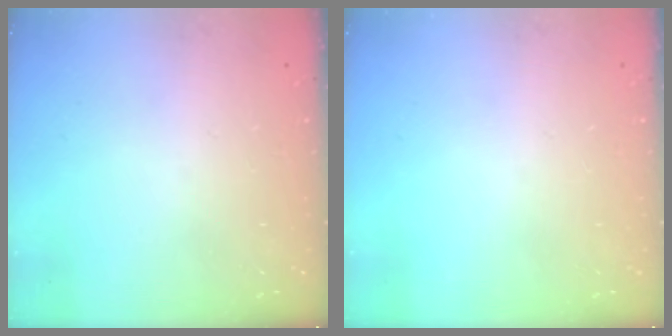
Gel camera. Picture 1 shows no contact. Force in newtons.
{"total": 0.0}